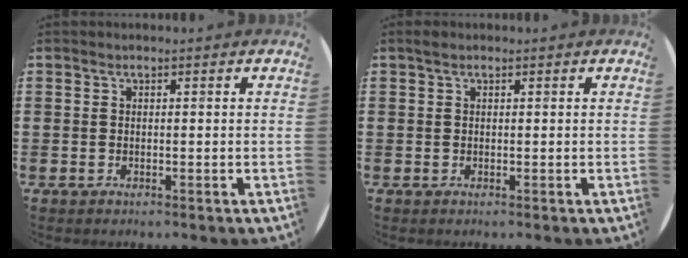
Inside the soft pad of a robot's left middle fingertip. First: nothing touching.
{"total": 0.6, "force": [0.4, 0.4, 0.2], "torque": [0.004, -0.001, 0.006]}